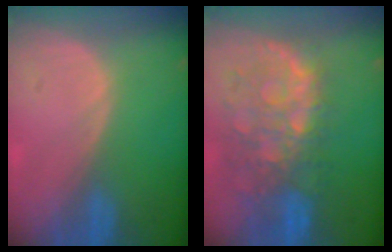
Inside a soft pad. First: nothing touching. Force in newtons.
{"total": 10.9, "press": 9.5, "slide": 5.2}